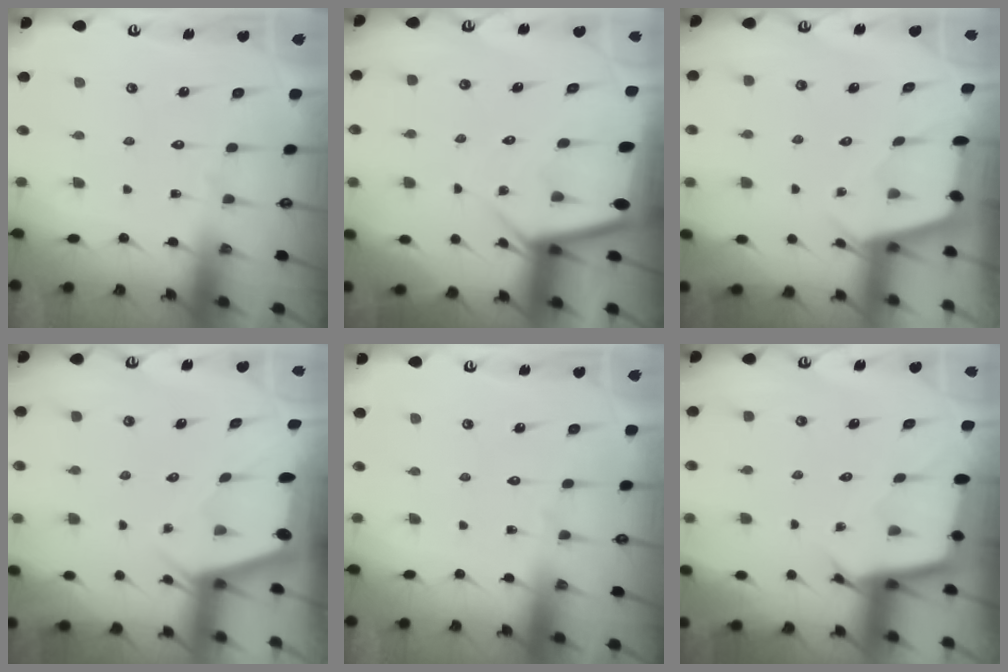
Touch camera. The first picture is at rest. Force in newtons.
{"total": 4.7, "press": 4.7, "slide": 0.5}
{"total": 2.4, "press": 2.4, "slide": 0.2}
{"total": 2.0, "press": 2.0, "slide": 0.3}
{"total": 0.0}
{"total": 2.5, "press": 2.5, "slide": 0.1}